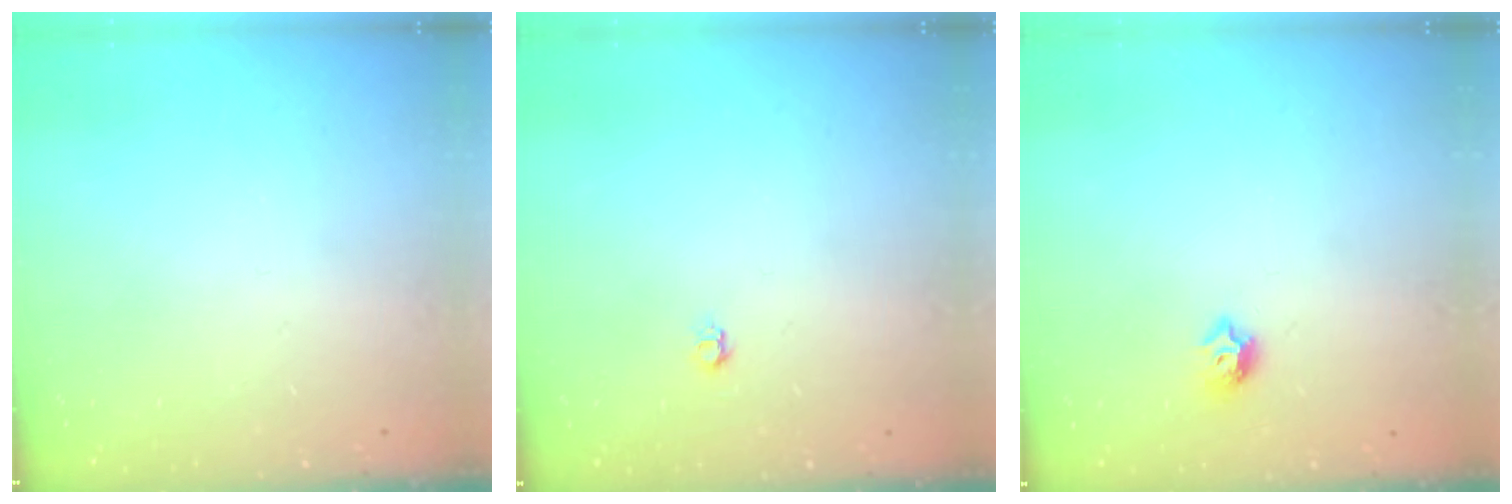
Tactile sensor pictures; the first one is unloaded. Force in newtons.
{"total": 4.0, "press": 3.9, "slide": 0.7}
{"total": 6.3, "press": 6.3, "slide": 0.8}